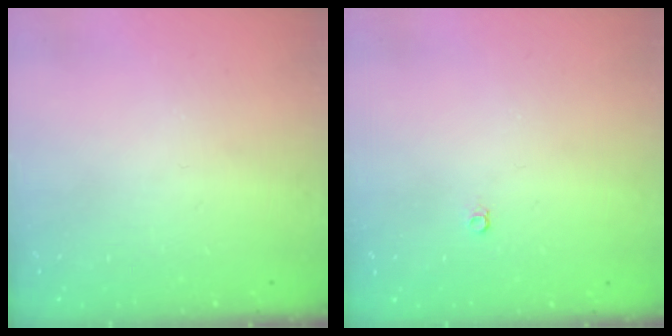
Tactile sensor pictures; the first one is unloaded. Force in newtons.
{"total": 3.6, "press": 3.6, "slide": 0.6}